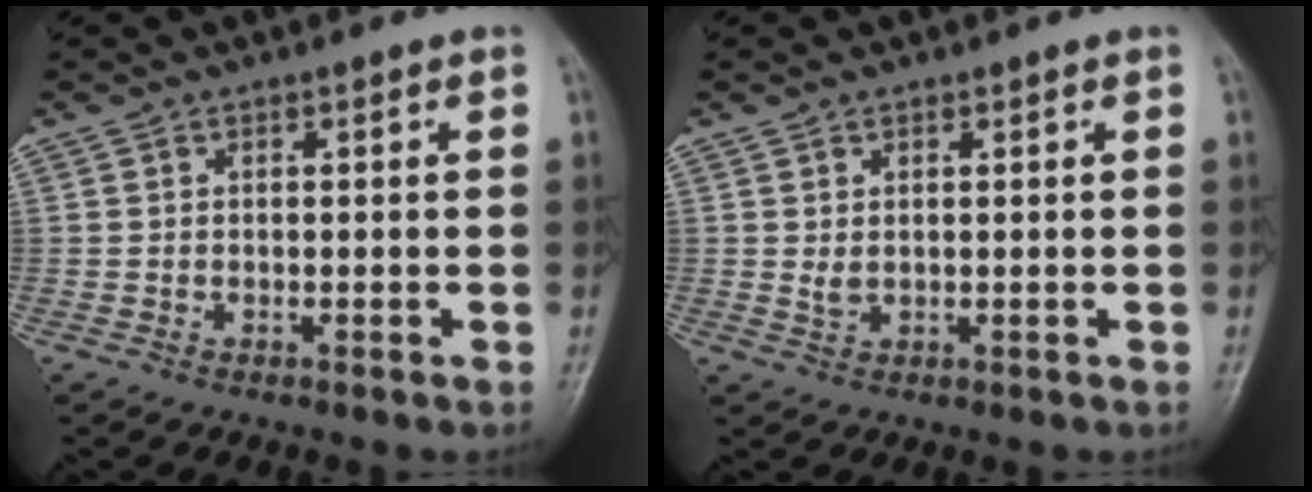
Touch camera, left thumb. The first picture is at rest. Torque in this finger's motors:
{"motor_torque": [0.70, 0.26, 0.31, 0.01, 0.02]}